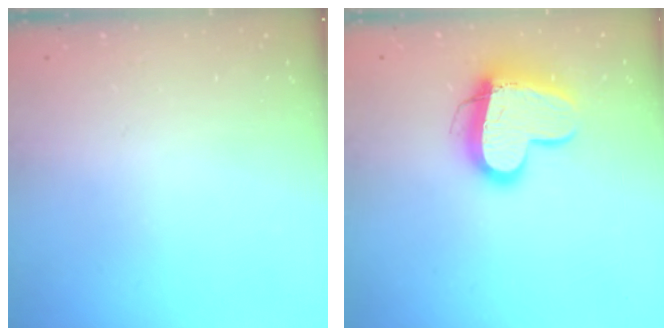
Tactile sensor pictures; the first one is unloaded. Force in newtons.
{"total": 13.7, "press": 13.6, "slide": 1.3}